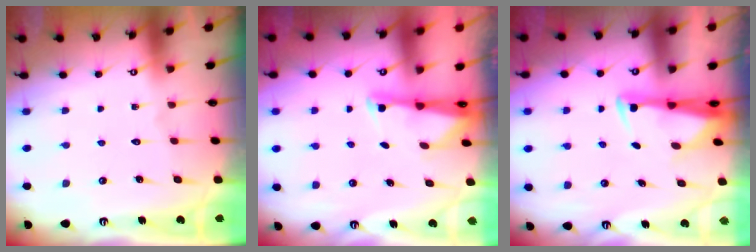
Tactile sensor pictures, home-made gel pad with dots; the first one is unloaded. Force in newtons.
{"total": 1.9, "press": 1.9, "slide": 0.4}
{"total": 2.9, "press": 2.7, "slide": 0.9}